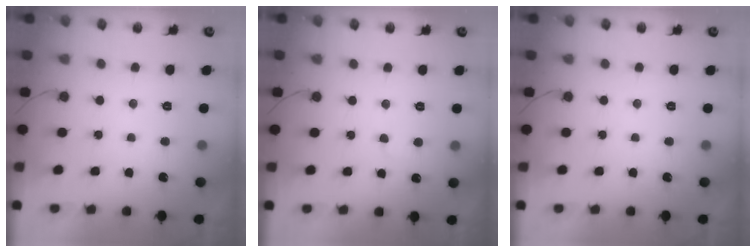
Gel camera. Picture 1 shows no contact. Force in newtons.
{"total": 2.4, "press": 2.4, "slide": 0.2}
{"total": 0.0}